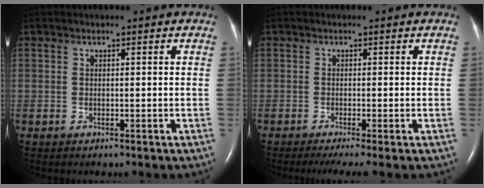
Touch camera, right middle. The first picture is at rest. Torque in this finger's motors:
{"motor_torque": [0.46, -0.34, 0.04, 0.00]}